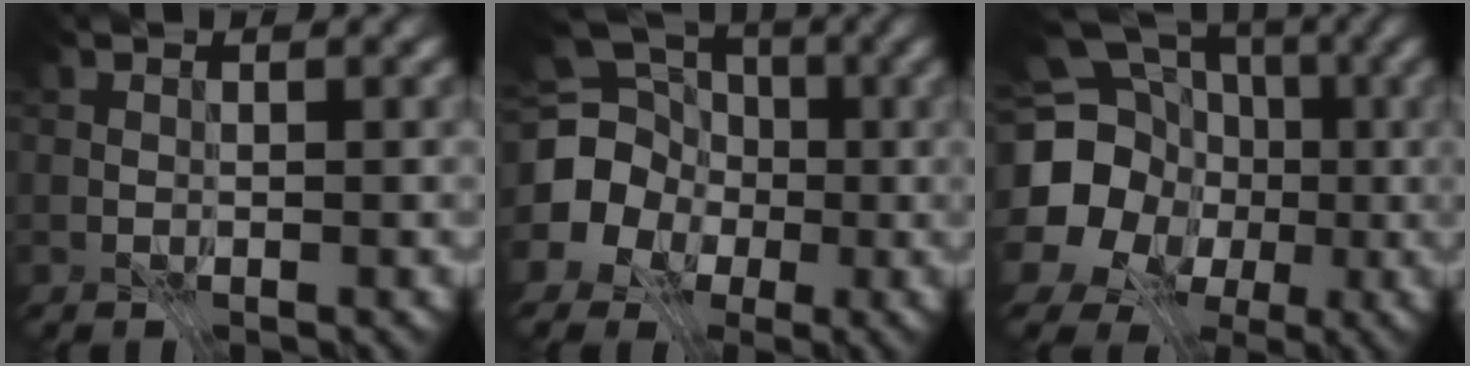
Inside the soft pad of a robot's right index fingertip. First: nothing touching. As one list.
[{"total": 11.7, "force": [-1.2, 10.8, 4.6], "torque": [-0.129, 0.014, -0.054]}, {"total": 18.6, "force": [-0.7, 16.6, 8.4], "torque": [-0.183, 0.003, -0.044]}]